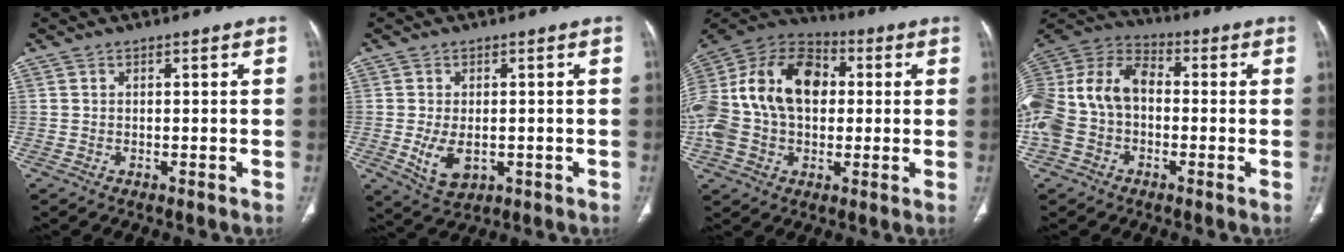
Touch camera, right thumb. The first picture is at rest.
{"total": 6.1, "force": [-1.1, 3.8, 4.7], "torque": [-0.081, -0.009, -0.007]}
{"total": 23.6, "force": [2.3, 15.7, 17.4], "torque": [-0.343, 0.030, 0.037]}
{"total": 18.8, "force": [-1.2, 13.3, 13.2], "torque": [-0.292, 0.042, -0.026]}